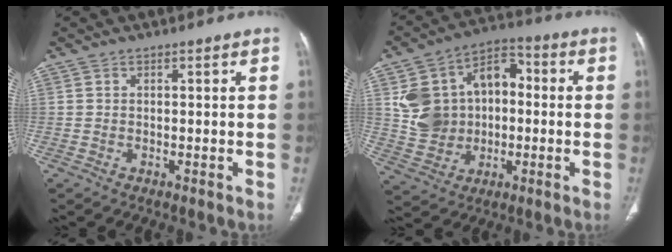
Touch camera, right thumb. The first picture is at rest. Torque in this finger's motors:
{"motor_torque": [0.02, 0.11, 0.75, 0.87, 0.08]}